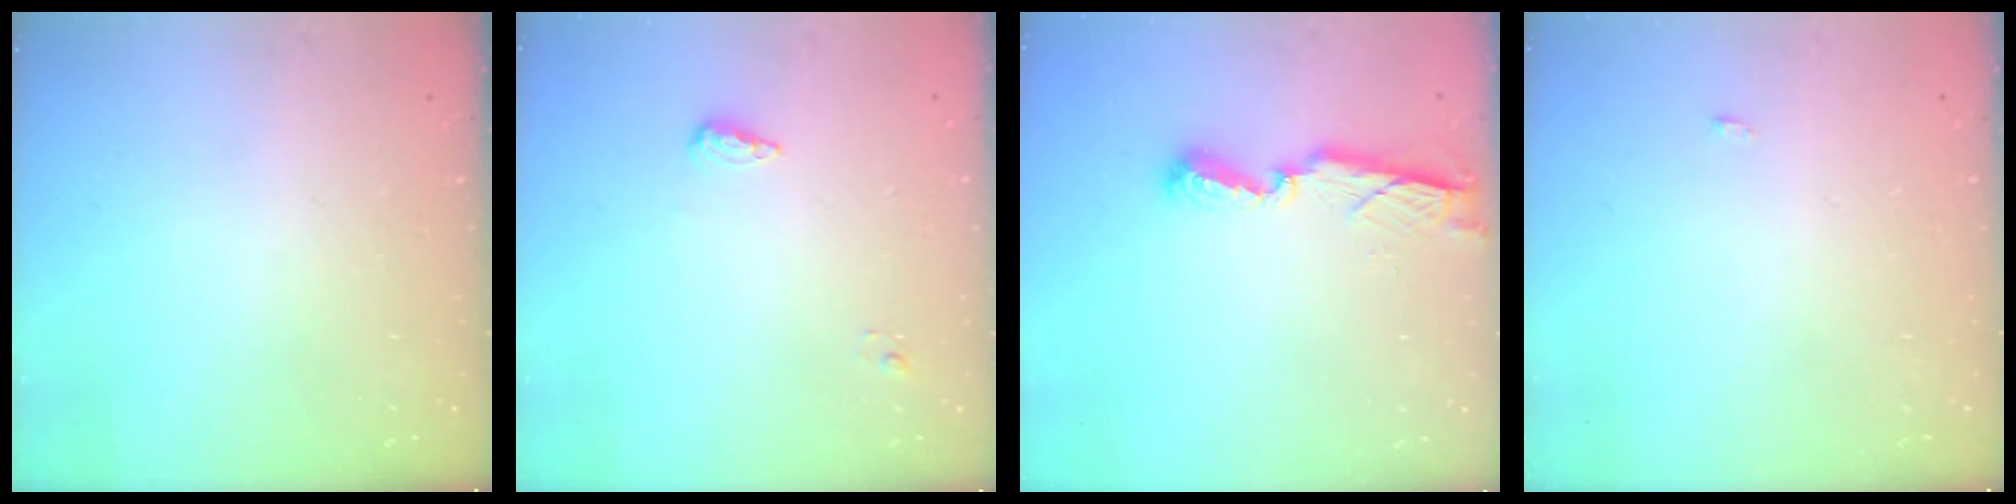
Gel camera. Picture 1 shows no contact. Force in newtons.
{"total": 5.6, "press": 5.4, "slide": 1.2}
{"total": 7.7, "press": 7.7, "slide": 0.2}
{"total": 6.7, "press": 2.2, "slide": 6.3}